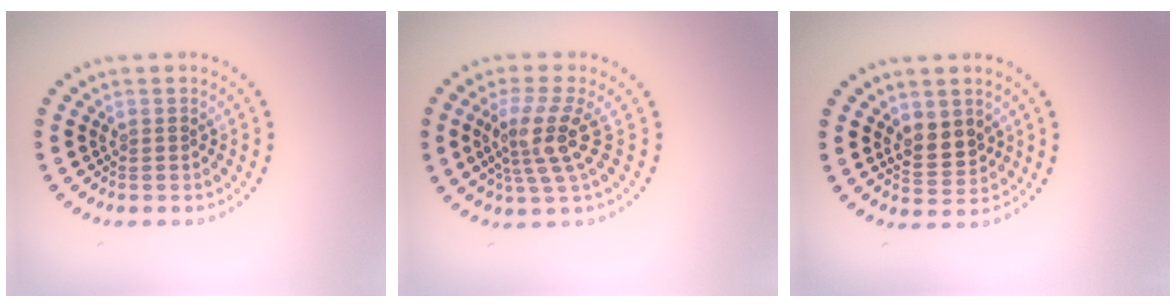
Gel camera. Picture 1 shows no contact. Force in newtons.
{"total": 4.0, "press": 2.9, "slide": 2.8}
{"total": 2.7, "press": 2.6, "slide": 0.8}